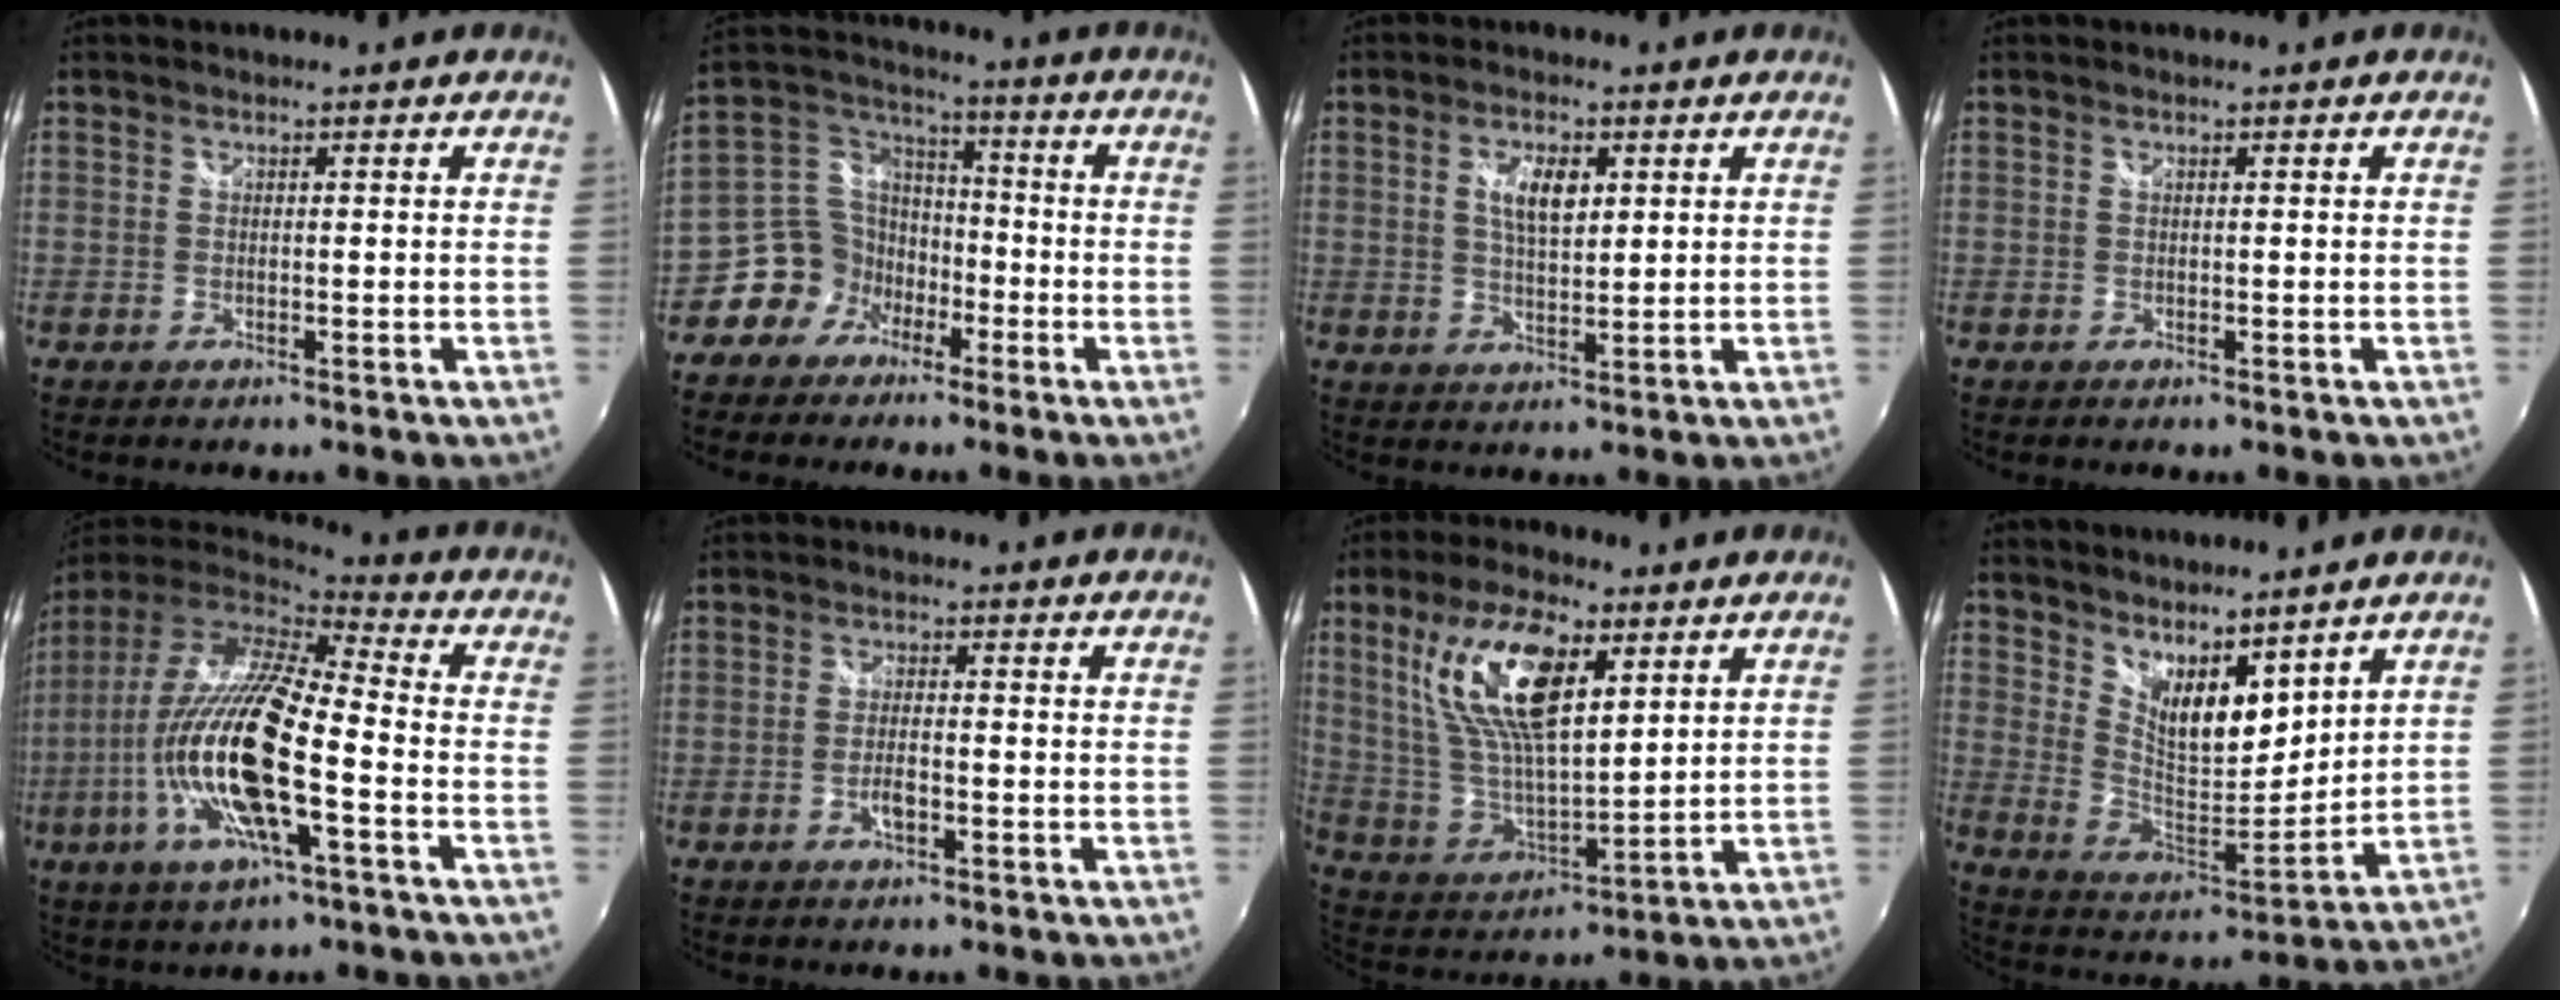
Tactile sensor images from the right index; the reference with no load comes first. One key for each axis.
{"total": 10.2, "fx": -5.7, "fy": 8.0, "fz": 2.4, "tx": -0.060, "ty": 0.041, "tz": -0.103}
{"total": 5.8, "fx": 1.8, "fy": 2.6, "fz": 4.8, "tx": -0.083, "ty": 0.002, "tz": 0.034}
{"total": 0.0}
{"total": 21.1, "fx": -5.3, "fy": 4.6, "fz": 19.9, "tx": -0.370, "ty": -0.031, "tz": -0.108}
{"total": 3.2, "fx": -1.4, "fy": 1.2, "fz": 2.6, "tx": -0.054, "ty": -0.002, "tz": -0.026}
{"total": 18.1, "fx": 8.1, "fy": 7.0, "fz": 14.6, "tx": -0.282, "ty": 0.010, "tz": 0.165}
{"total": 13.2, "fx": 9.6, "fy": 4.9, "fz": 7.6, "tx": -0.124, "ty": -0.011, "tz": 0.180}